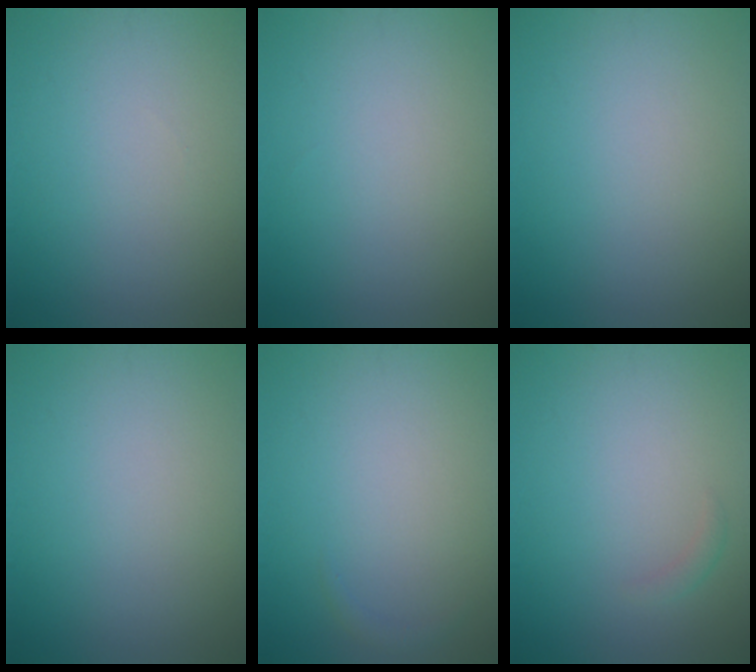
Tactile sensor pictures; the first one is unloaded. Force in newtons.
{"total": 0.0}
{"total": 0.0}
{"total": 0.0}
{"total": 0.5, "press": 0.5, "slide": 0.1}
{"total": 0.8, "press": 0.8, "slide": 0.0}